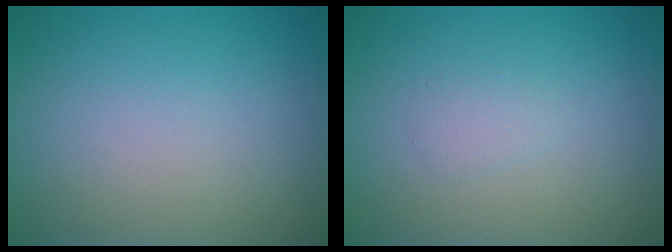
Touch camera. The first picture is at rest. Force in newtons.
{"total": 0.9, "press": 0.9, "slide": 0.0}